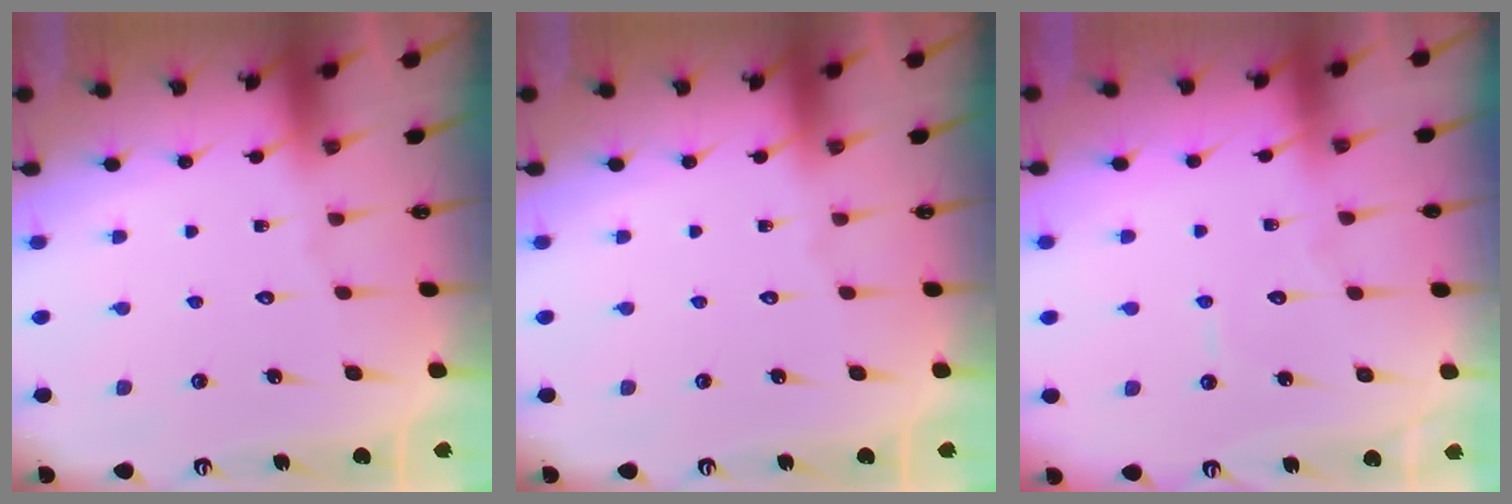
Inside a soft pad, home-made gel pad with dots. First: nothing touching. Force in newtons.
{"total": 0.0}
{"total": 4.5, "press": 4.4, "slide": 0.4}